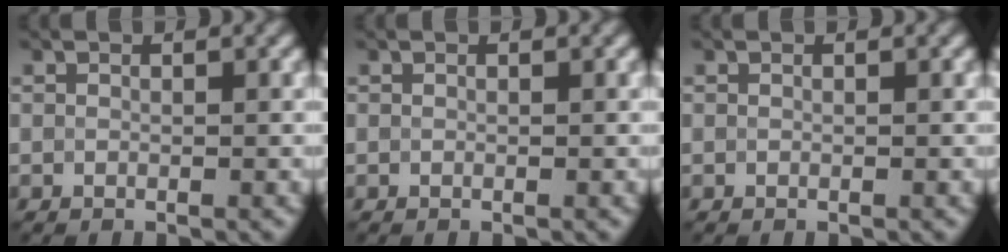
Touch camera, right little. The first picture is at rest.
{"total": 0.0}
{"total": 0.0}